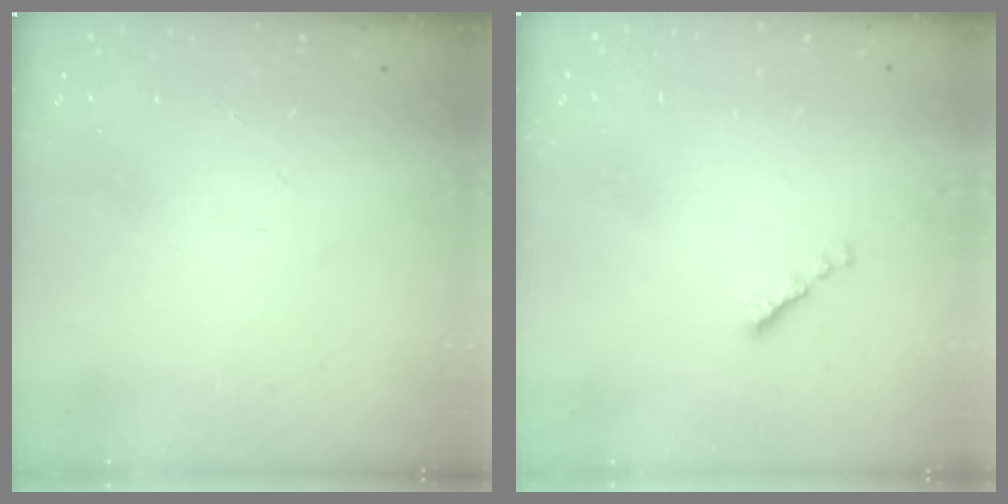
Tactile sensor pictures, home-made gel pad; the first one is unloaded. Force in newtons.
{"total": 0.0}